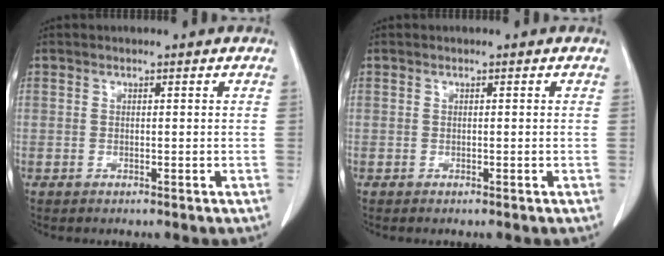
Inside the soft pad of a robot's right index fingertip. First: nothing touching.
{"total": 0.0}